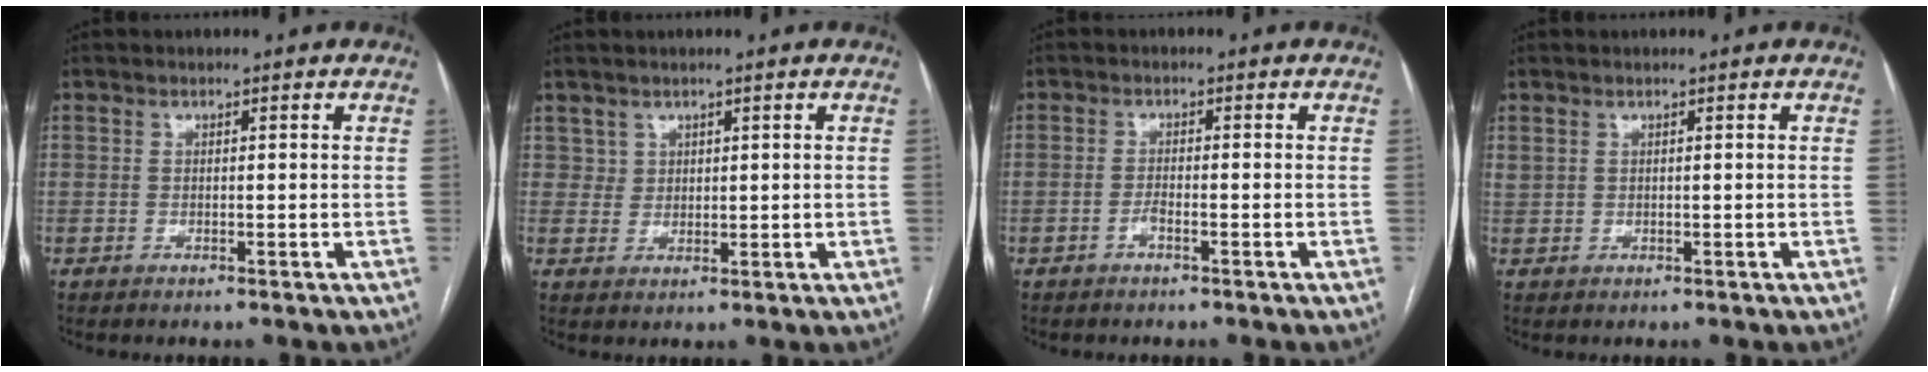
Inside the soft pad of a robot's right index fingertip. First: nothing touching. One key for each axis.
{"total": 2.3, "fx": 1.3, "fy": 1.8, "fz": -0.2, "tx": 0.020, "ty": 0.005, "tz": 0.017}
{"total": 1.4, "fx": -0.9, "fy": 0.2, "fz": 1.0, "tx": -0.019, "ty": 0.002, "tz": -0.016}
{"total": 0.7, "fx": 0.6, "fy": 0.4, "fz": 0.2, "tx": -0.004, "ty": 0.013, "tz": 0.016}